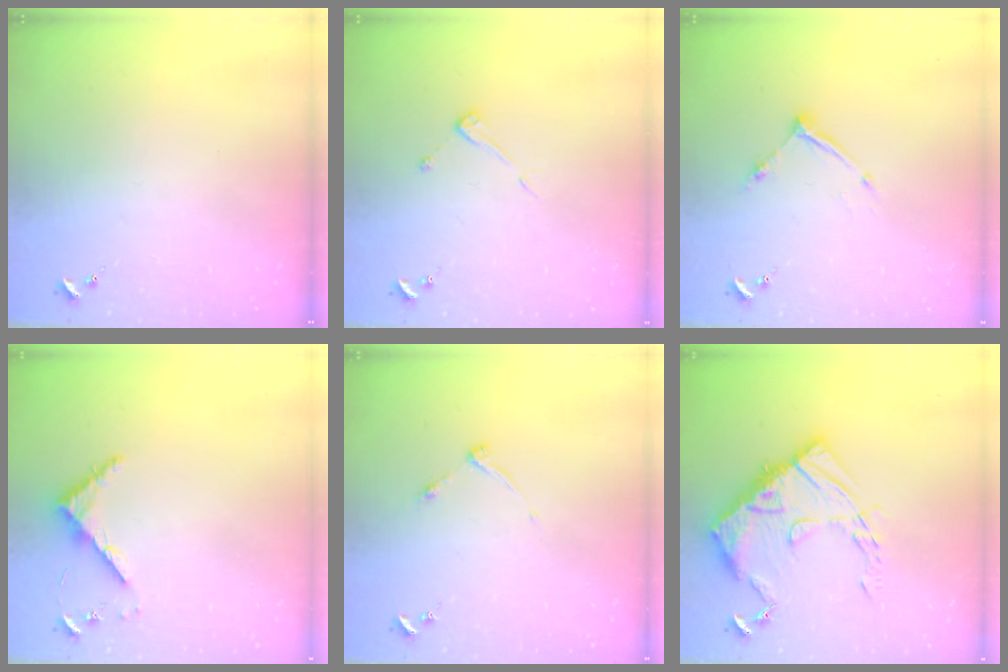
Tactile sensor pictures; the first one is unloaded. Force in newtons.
{"total": 3.9, "press": 3.9, "slide": 0.4}
{"total": 8.6, "press": 8.6, "slide": 0.5}
{"total": 4.6, "press": 4.6, "slide": 0.4}
{"total": 4.5, "press": 4.4, "slide": 0.6}
{"total": 15.2, "press": 15.1, "slide": 1.4}